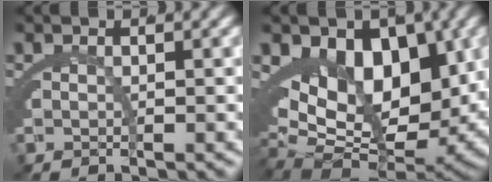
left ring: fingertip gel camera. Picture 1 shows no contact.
{"total": 17.1, "force": [-1.6, 12.4, 11.6], "torque": [-0.227, -0.059, 0.000]}